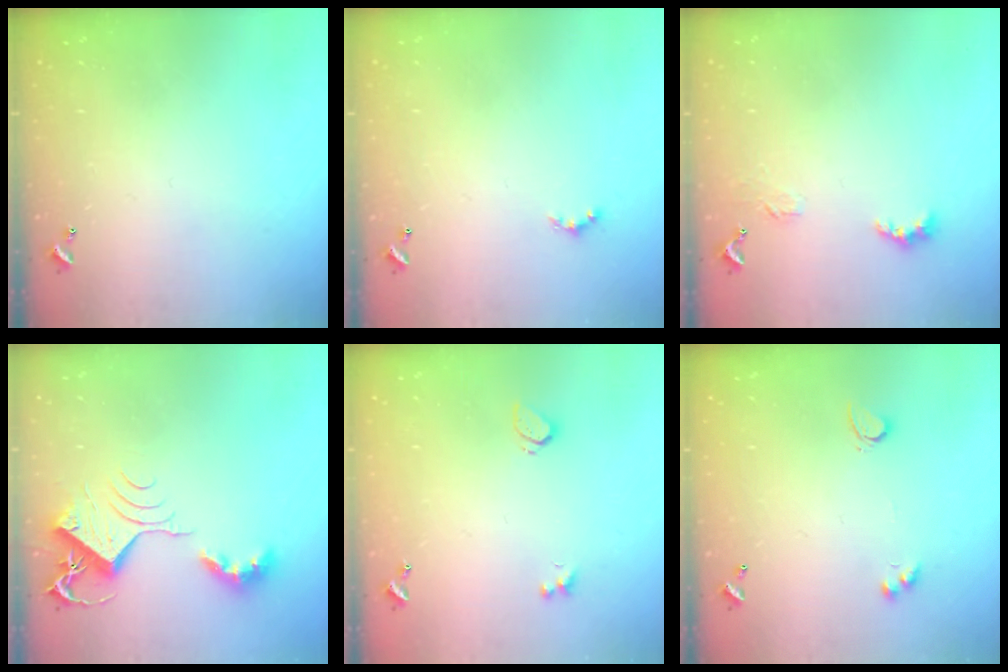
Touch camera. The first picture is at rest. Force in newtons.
{"total": 2.5, "press": 2.5, "slide": 0.4}
{"total": 1.6, "press": 1.5, "slide": 0.5}
{"total": 9.1, "press": 9.1, "slide": 1.2}
{"total": 1.8, "press": 1.7, "slide": 0.6}
{"total": 2.9, "press": 2.6, "slide": 1.3}